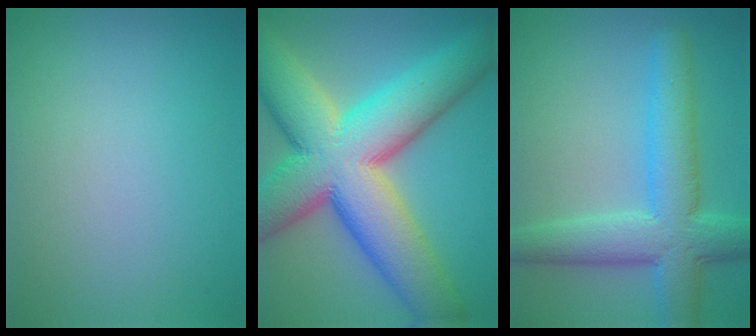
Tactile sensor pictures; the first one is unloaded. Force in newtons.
{"total": 16.2, "press": 16.2, "slide": 0.8}
{"total": 7.3, "press": 7.3, "slide": 0.3}